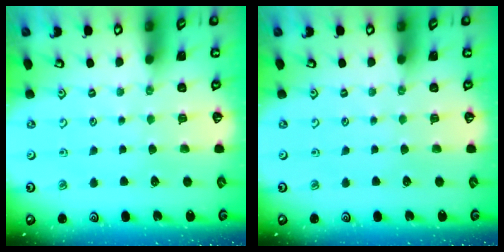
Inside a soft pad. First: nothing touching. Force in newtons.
{"total": 0.0}